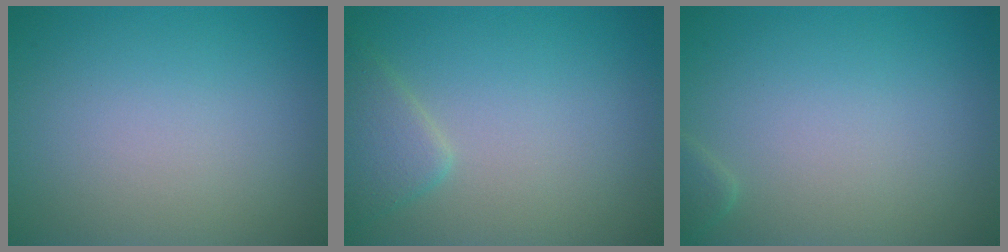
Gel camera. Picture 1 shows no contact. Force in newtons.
{"total": 2.3, "press": 2.3, "slide": 0.1}
{"total": 0.8, "press": 0.8, "slide": 0.1}